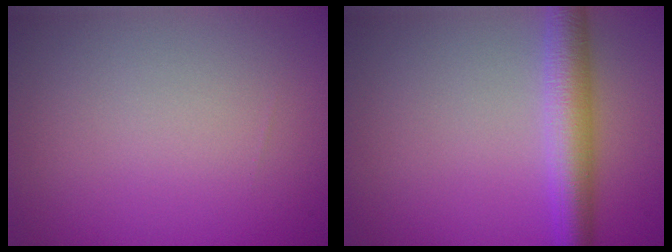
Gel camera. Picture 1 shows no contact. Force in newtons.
{"total": 4.4, "press": 4.4, "slide": 0.2}